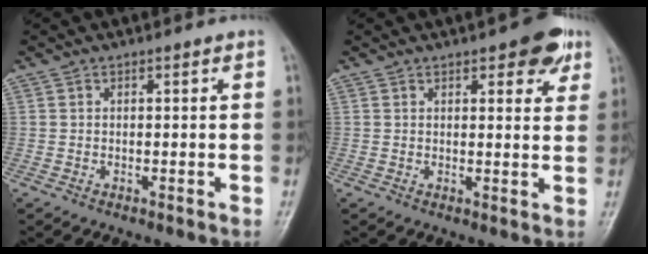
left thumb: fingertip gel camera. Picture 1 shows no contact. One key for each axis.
{"total": 6.6, "fx": 3.7, "fy": 2.7, "fz": 4.8, "tx": -0.036, "ty": -0.013, "tz": 0.039}